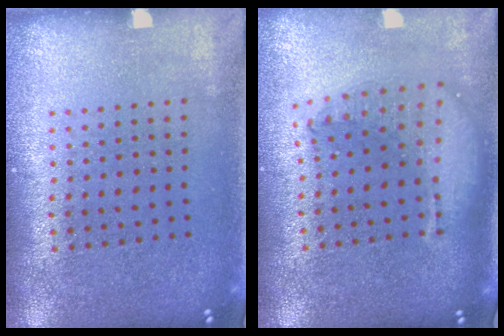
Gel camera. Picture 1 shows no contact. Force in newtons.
{"total": 1.9, "press": 1.5, "slide": 1.1}